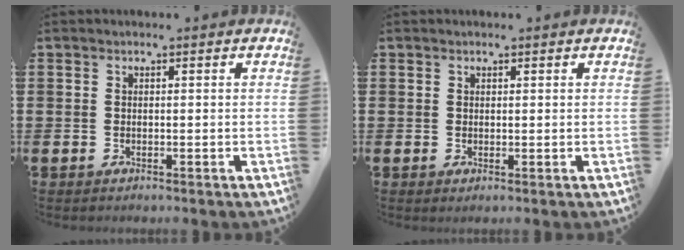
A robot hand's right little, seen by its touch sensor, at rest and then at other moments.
{"total": 0.6, "force": [0.4, 0.0, 0.3], "torque": [0.002, -0.002, 0.006]}